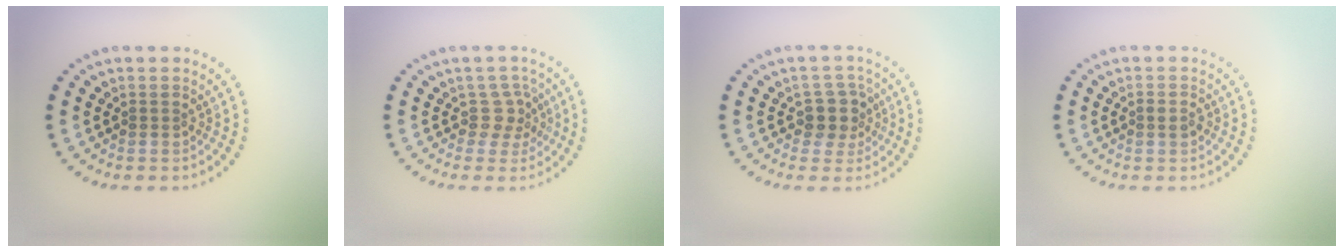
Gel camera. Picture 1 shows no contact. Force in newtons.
{"total": 2.2, "press": 1.5, "slide": 1.5}
{"total": 2.8, "press": 2.5, "slide": 1.3}
{"total": 1.0, "press": 1.0, "slide": 0.2}